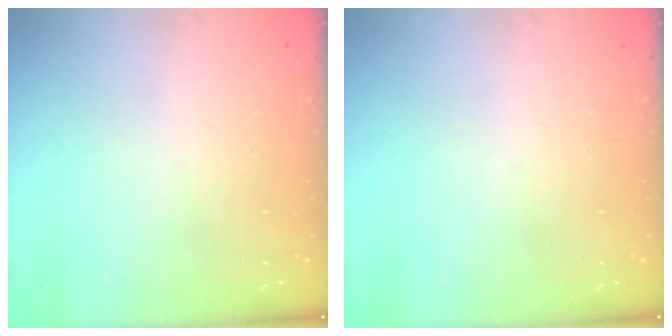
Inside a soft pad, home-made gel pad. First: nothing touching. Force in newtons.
{"total": 0.0}